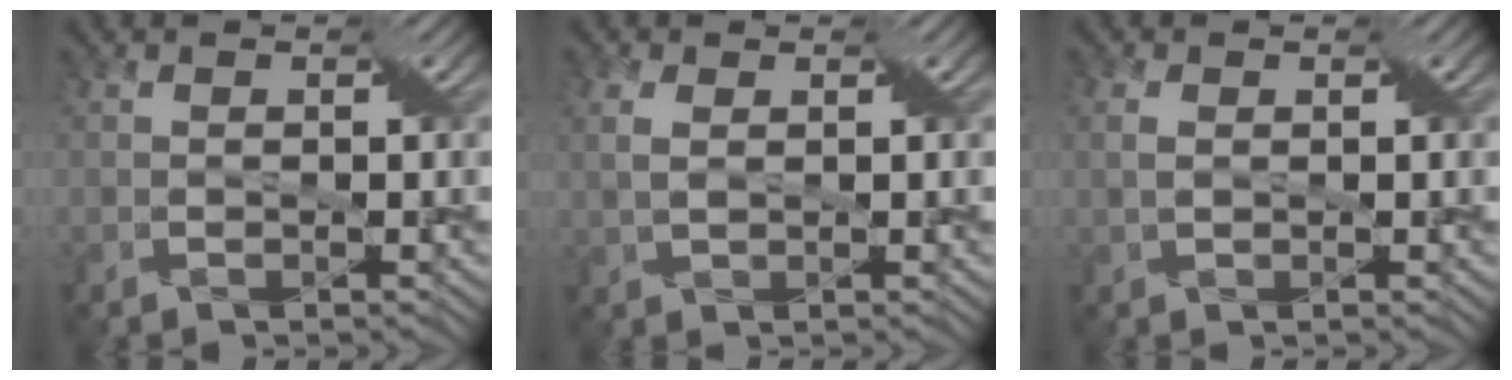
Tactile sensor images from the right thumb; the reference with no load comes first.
{"total": 2.5, "force": [0.8, 1.3, 2.0], "torque": [-0.053, 0.004, 0.018]}
{"total": 1.9, "force": [0.4, 1.1, 1.4], "torque": [-0.035, 0.003, 0.009]}